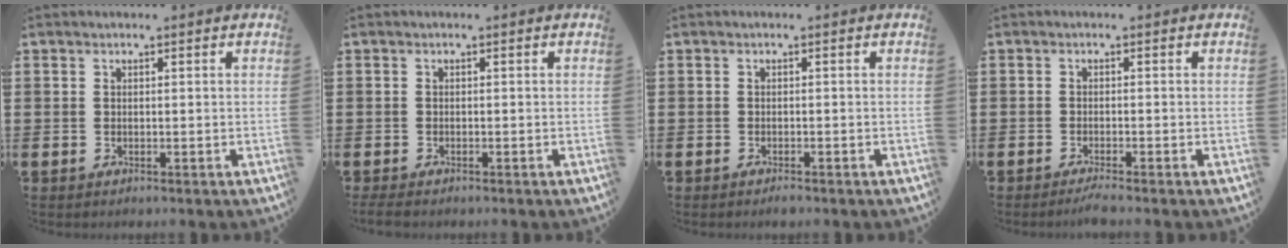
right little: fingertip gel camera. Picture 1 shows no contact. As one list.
[{"total": 0.8, "force": [-0.5, 0.3, 0.4], "torque": [-0.010, 0.001, -0.012]}, {"total": 0.7, "force": [-0.6, 0.1, 0.3], "torque": [-0.006, -0.003, -0.011]}, {"total": 1.3, "force": [-1.0, 0.0, 0.8], "torque": [-0.013, 0.000, -0.020]}]